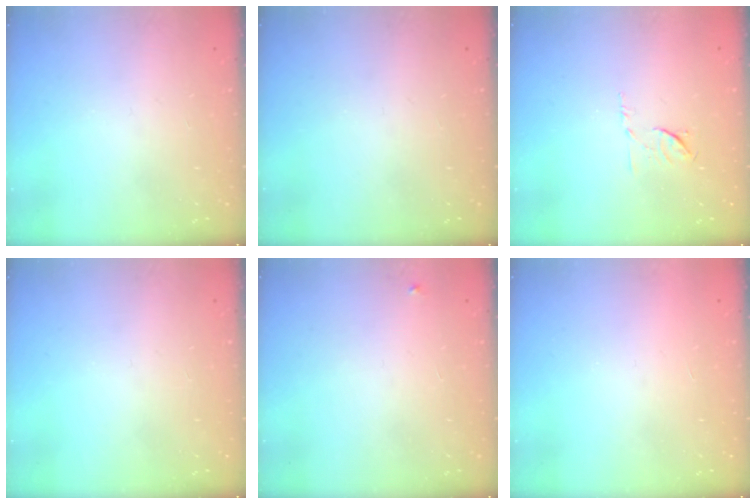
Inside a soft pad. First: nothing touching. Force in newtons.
{"total": 0.0}
{"total": 6.1, "press": 6.0, "slide": 1.1}
{"total": 0.0}
{"total": 2.7, "press": 2.7, "slide": 0.2}
{"total": 1.5, "press": 1.5, "slide": 0.1}